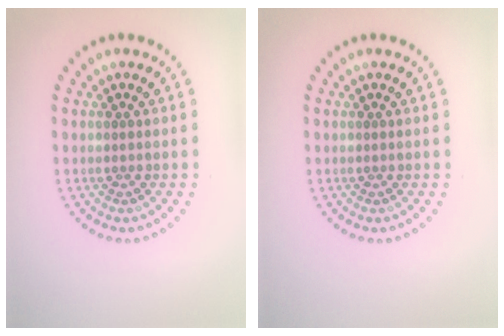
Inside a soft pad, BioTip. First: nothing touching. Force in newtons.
{"total": 0.0}